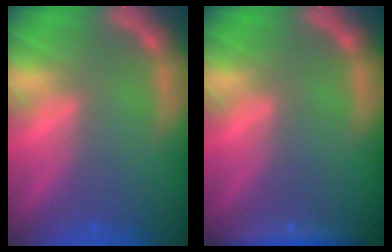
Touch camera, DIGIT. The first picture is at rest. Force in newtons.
{"total": 3.0}